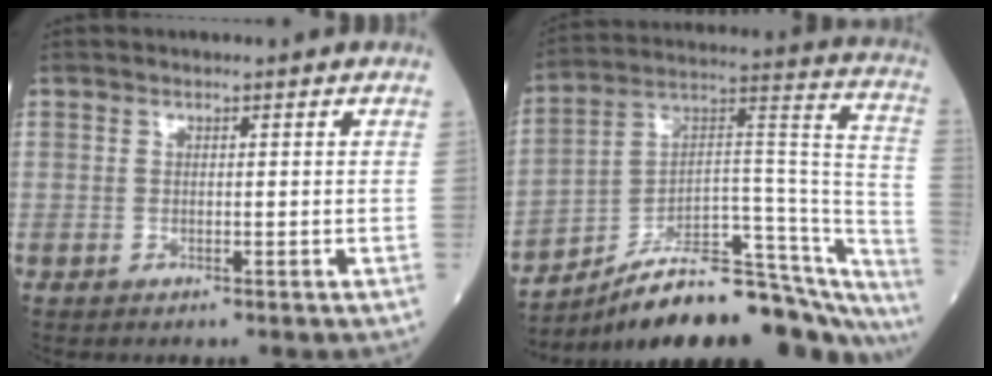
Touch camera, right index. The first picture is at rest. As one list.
[{"total": 27.7, "force": [-22.8, 6.4, 14.3], "torque": [-0.135, 0.035, -0.333]}]